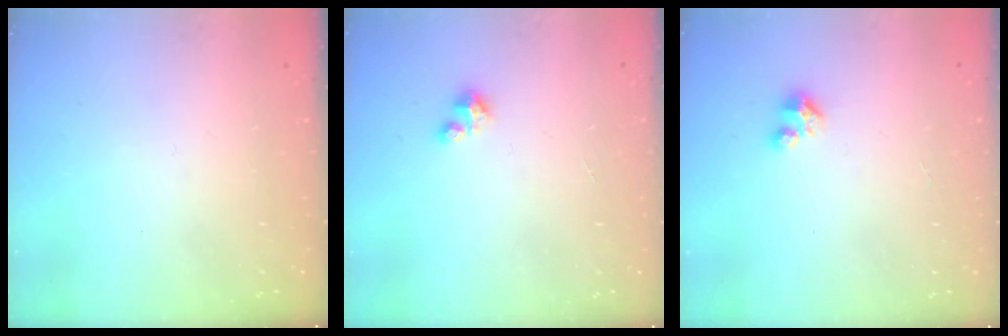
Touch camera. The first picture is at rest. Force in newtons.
{"total": 2.0, "press": 2.0, "slide": 0.3}
{"total": 2.5, "press": 2.5, "slide": 0.3}